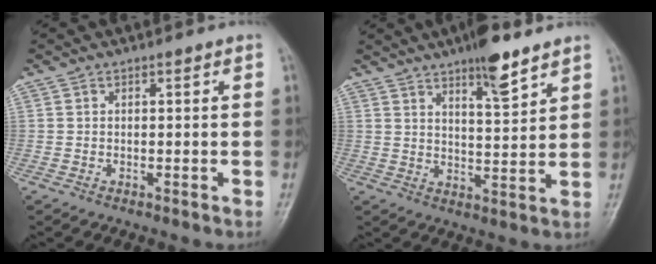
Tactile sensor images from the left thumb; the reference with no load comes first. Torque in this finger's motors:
{"motor_torque": [1.63, 0.13, 1.03, -0.58, 0.29]}